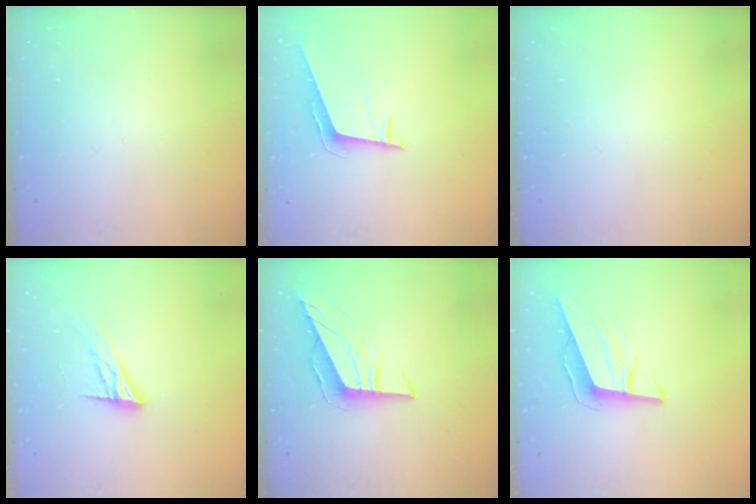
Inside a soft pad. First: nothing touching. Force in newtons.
{"total": 8.4, "press": 7.9, "slide": 2.9}
{"total": 0.0}
{"total": 11.1, "press": 11.1, "slide": 0.9}
{"total": 8.7, "press": 8.7, "slide": 0.3}
{"total": 10.7, "press": 10.2, "slide": 3.3}